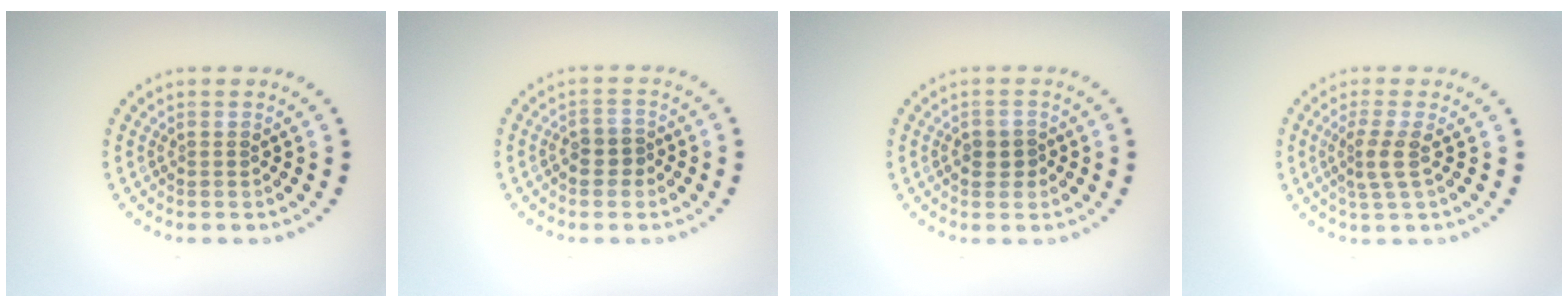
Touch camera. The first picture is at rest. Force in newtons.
{"total": 2.0, "press": 1.8, "slide": 0.8}
{"total": 2.0, "press": 2.0, "slide": 0.5}
{"total": 2.3, "press": 1.7, "slide": 1.5}